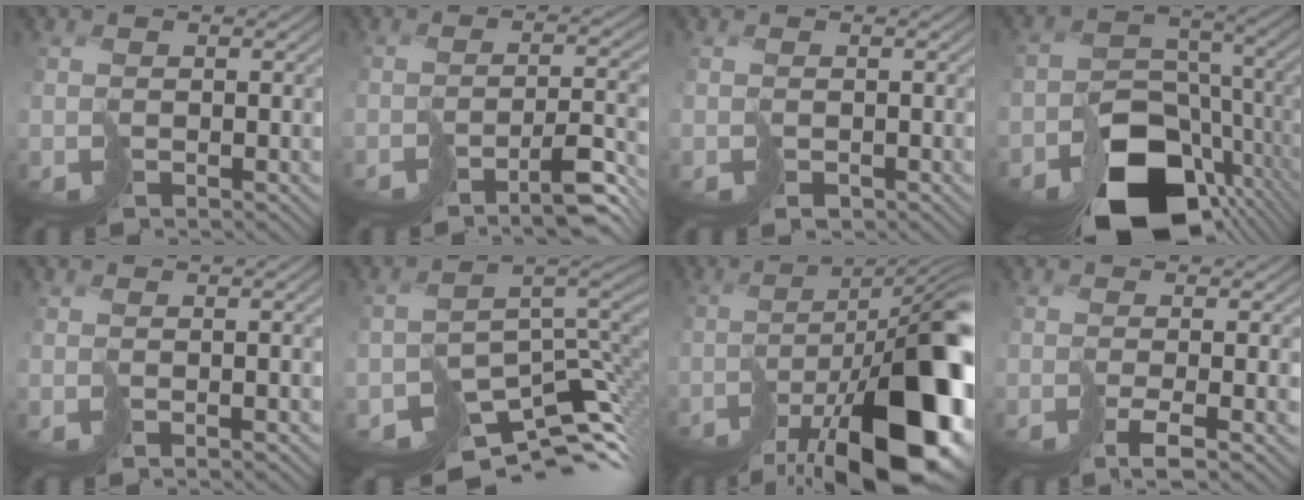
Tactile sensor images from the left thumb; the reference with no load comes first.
{"total": 4.7, "force": [-3.6, 0.1, 2.9], "torque": [-0.030, 0.004, -0.059]}
{"total": 0.9, "force": [-0.5, 0.7, 0.2], "torque": [0.001, -0.001, -0.008]}
{"total": 15.2, "force": [-9.3, 9.6, 7.2], "torque": [-0.128, -0.038, -0.130]}
{"total": 1.5, "force": [-0.3, -0.1, 1.5], "torque": [-0.018, 0.000, 0.003]}
{"total": 9.2, "force": [-5.2, 4.8, 5.9], "torque": [-0.111, -0.034, -0.057]}
{"total": 18.4, "force": [-9.4, 5.5, 14.8], "torque": [-0.197, -0.012, -0.143]}
{"total": 2.9, "force": [-1.3, -0.3, 2.6], "torque": [-0.029, 0.005, -0.019]}